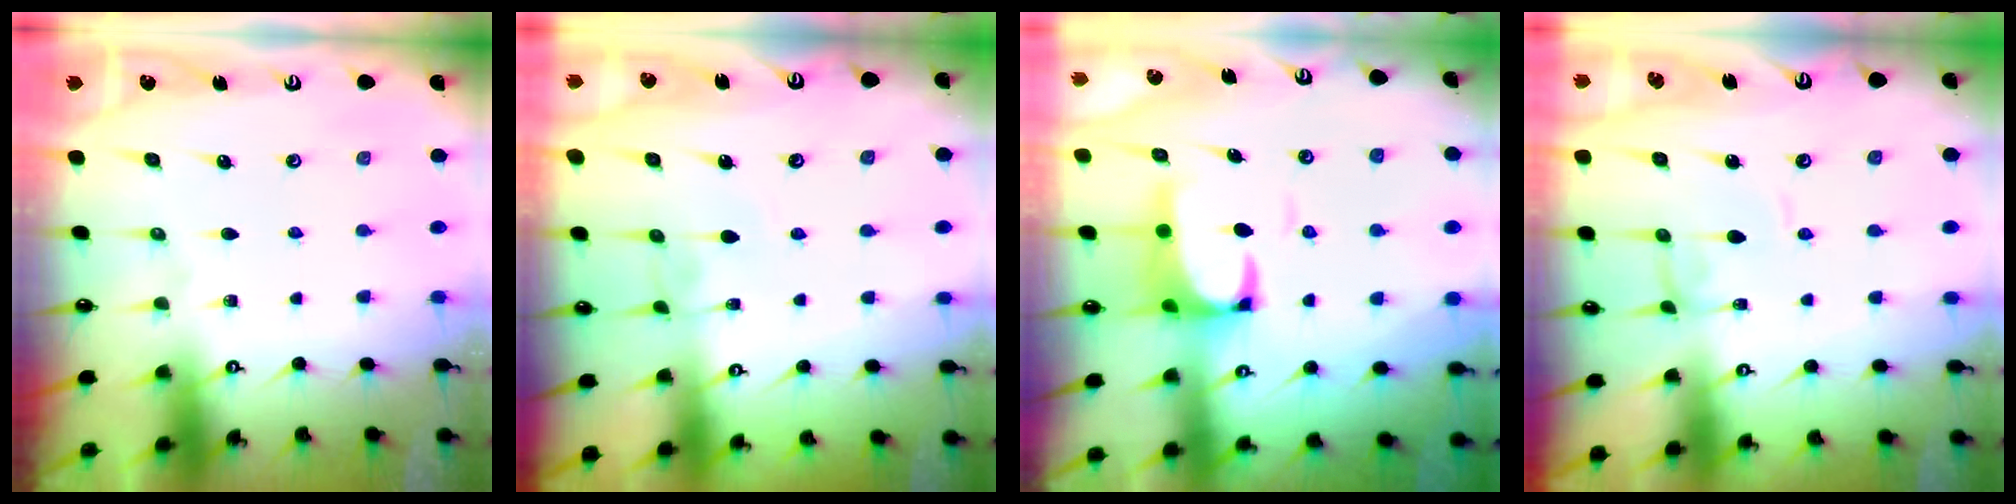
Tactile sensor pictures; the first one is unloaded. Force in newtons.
{"total": 2.4, "press": 2.4, "slide": 0.2}
{"total": 3.5, "press": 3.3, "slide": 1.2}
{"total": 0.5, "press": 0.5, "slide": 0.2}